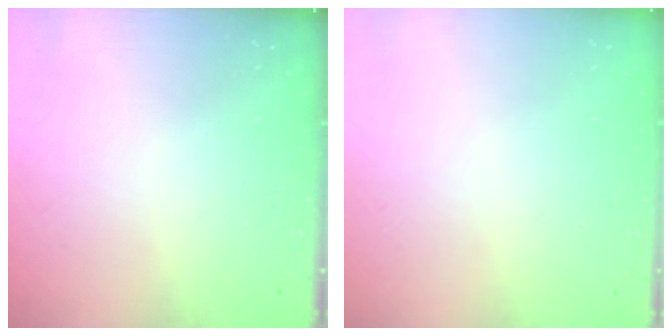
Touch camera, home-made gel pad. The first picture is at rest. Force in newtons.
{"total": 0.0}